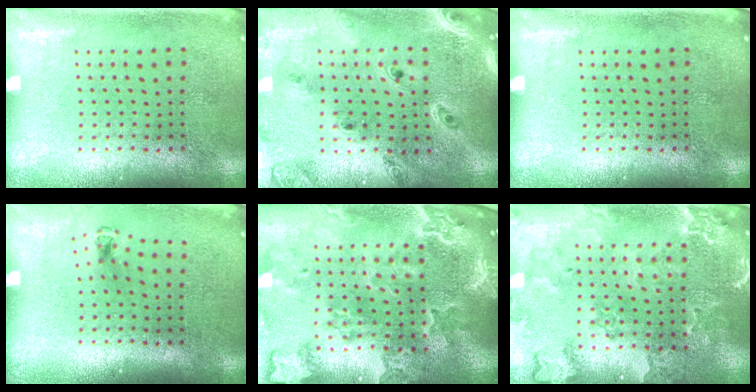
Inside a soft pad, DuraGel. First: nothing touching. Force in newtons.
{"total": 2.0, "press": 1.9, "slide": 0.6}
{"total": 0.0}
{"total": 0.6, "press": 0.4, "slide": 0.5}
{"total": 3.4, "press": 3.1, "slide": 1.4}
{"total": 1.6, "press": 1.6, "slide": 0.2}